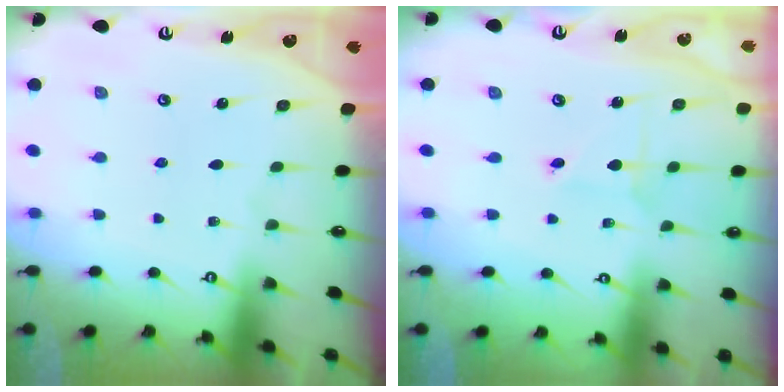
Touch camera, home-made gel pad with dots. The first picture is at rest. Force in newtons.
{"total": 4.3, "press": 4.3, "slide": 0.4}